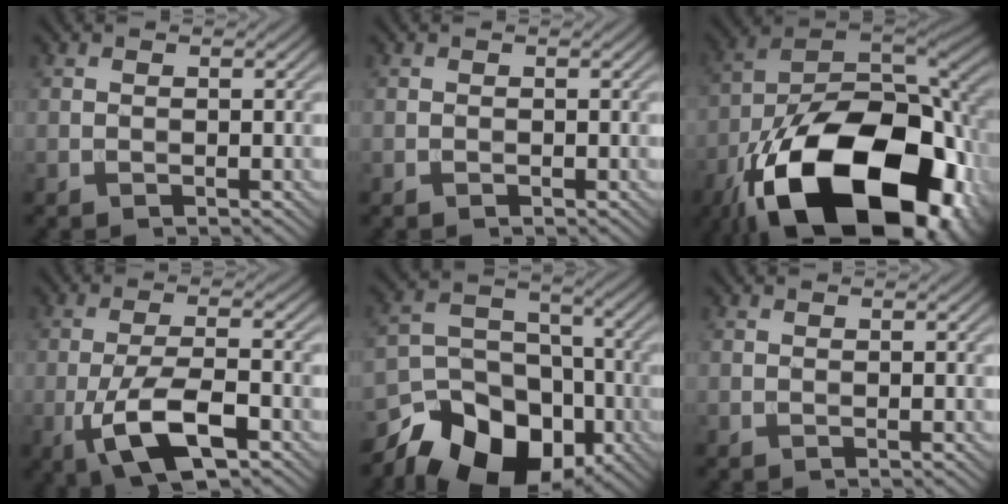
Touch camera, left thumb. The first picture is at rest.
{"total": 0.0}
{"total": 23.2, "force": [-12.2, 11.4, 16.1], "torque": [-0.319, -0.066, -0.170]}
{"total": 9.1, "force": [-3.9, 3.0, 7.6], "torque": [-0.149, 0.003, -0.079]}
{"total": 15.9, "force": [-10.4, 9.8, 6.9], "torque": [-0.144, -0.023, -0.179]}
{"total": 0.0}